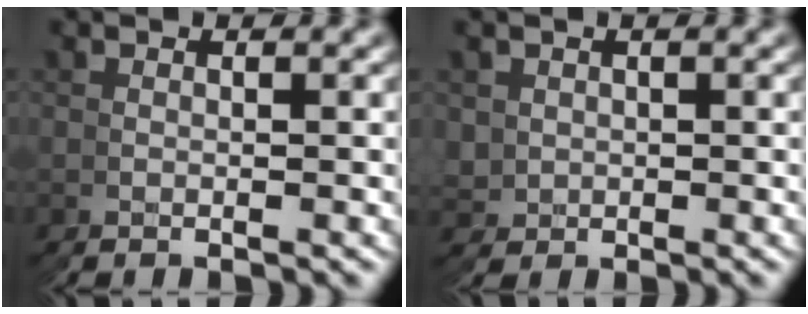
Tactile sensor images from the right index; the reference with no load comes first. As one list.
[{"total": 3.3, "force": [0.2, 3.3, -0.3], "torque": [-0.006, -0.029, 0.019]}]